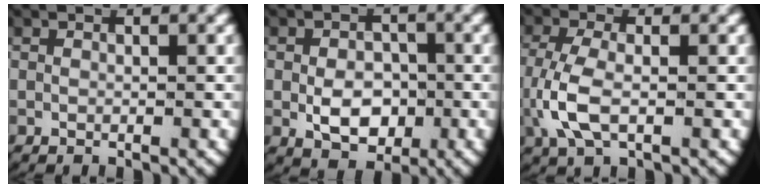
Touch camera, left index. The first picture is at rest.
{"total": 4.4, "force": [-1.0, 3.2, 2.9], "torque": [-0.050, -0.023, -0.007]}
{"total": 4.6, "force": [-0.7, 2.5, 3.8], "torque": [-0.114, -0.020, -0.001]}